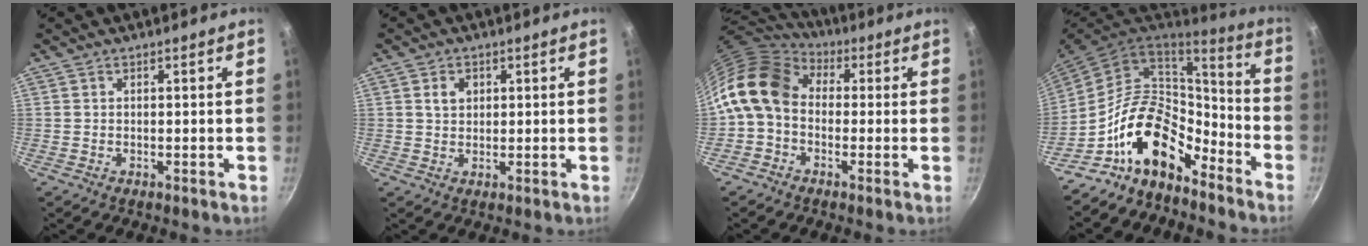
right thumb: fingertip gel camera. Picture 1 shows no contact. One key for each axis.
{"total": 3.0, "fx": 0.9, "fy": 2.3, "fz": 1.6, "tx": -0.013, "ty": 0.000, "tz": 0.016}
{"total": 13.2, "fx": 0.4, "fy": 10.0, "fz": 8.6, "tx": -0.149, "ty": 0.033, "tz": -0.017}
{"total": 18.1, "fx": -9.8, "fy": 10.6, "fz": 10.9, "tx": -0.155, "ty": 0.085, "tz": -0.183}